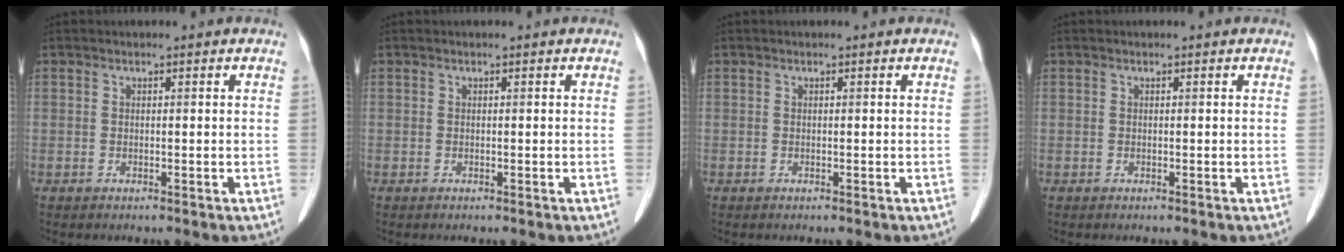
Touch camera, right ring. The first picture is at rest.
{"total": 0.0}
{"total": 0.0}
{"total": 0.0}